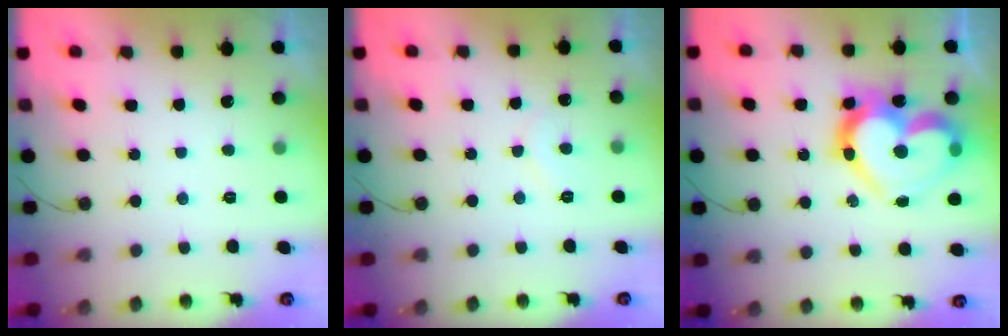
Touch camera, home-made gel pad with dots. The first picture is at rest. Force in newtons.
{"total": 5.6, "press": 5.6, "slide": 0.5}
{"total": 21.4, "press": 21.3, "slide": 2.6}